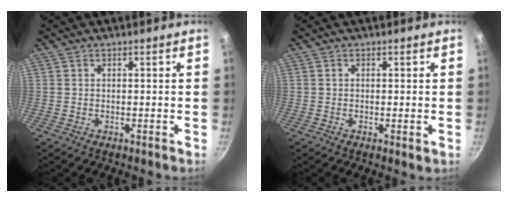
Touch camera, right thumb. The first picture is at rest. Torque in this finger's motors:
{"motor_torque": [-0.58, -0.23, -0.35, -0.21, 0.00]}